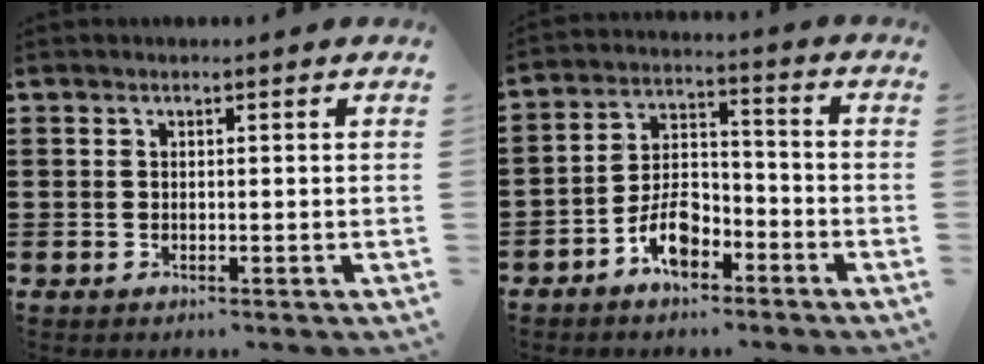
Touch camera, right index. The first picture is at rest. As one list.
[{"total": 7.1, "force": [-4.2, 3.7, 4.4], "torque": [-0.099, 0.012, -0.082]}]